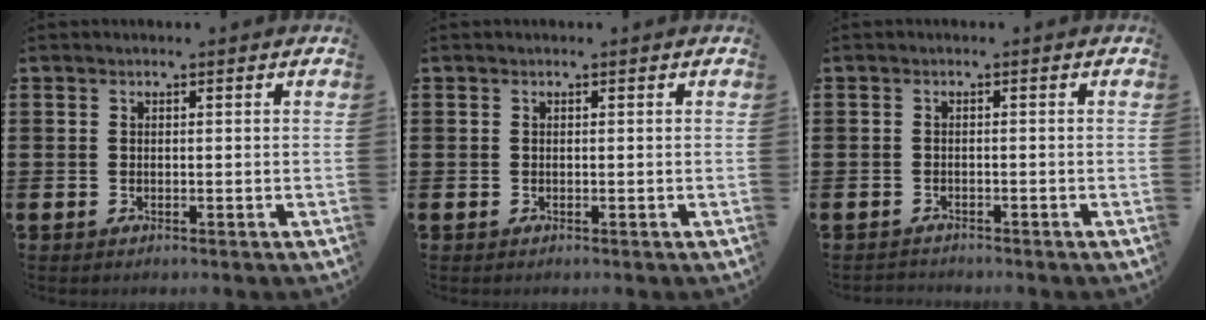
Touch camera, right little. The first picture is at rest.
{"total": 0.0}
{"total": 0.8, "force": [-0.8, 0.1, -0.1], "torque": [-0.001, -0.001, -0.017]}